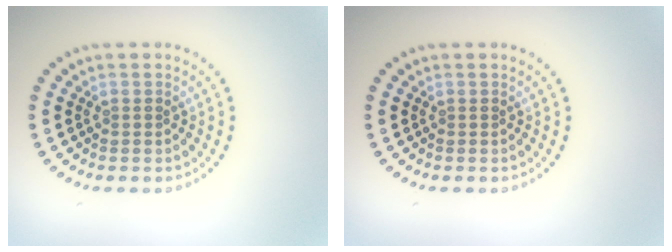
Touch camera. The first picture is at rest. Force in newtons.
{"total": 0.0}